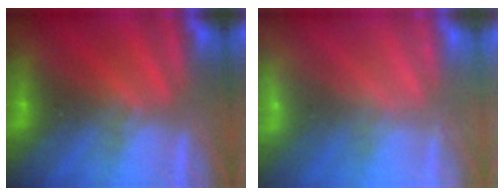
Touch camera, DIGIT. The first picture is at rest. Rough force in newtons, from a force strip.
{"total": 2.2}